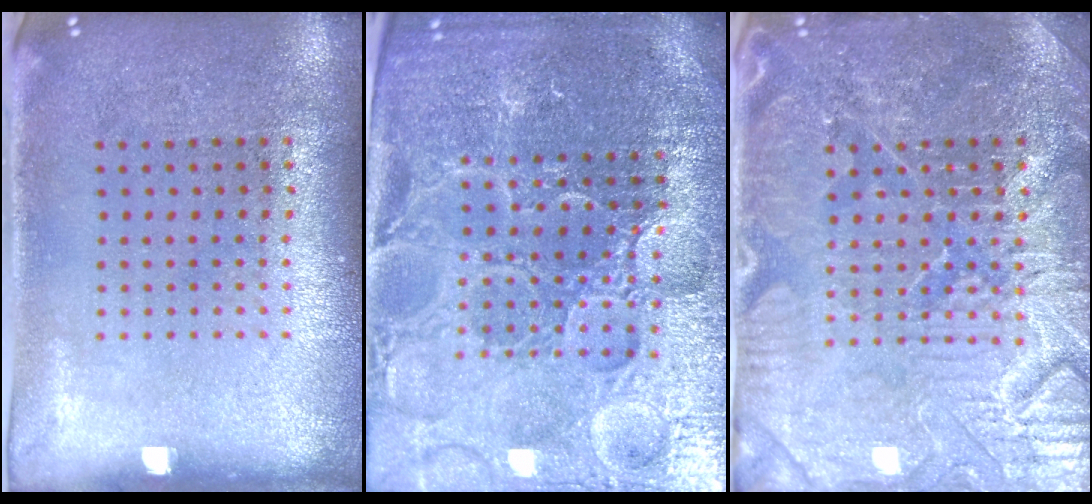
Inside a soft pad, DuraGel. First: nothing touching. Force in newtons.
{"total": 5.6, "press": 5.1, "slide": 2.3}
{"total": 4.7, "press": 4.6, "slide": 1.0}